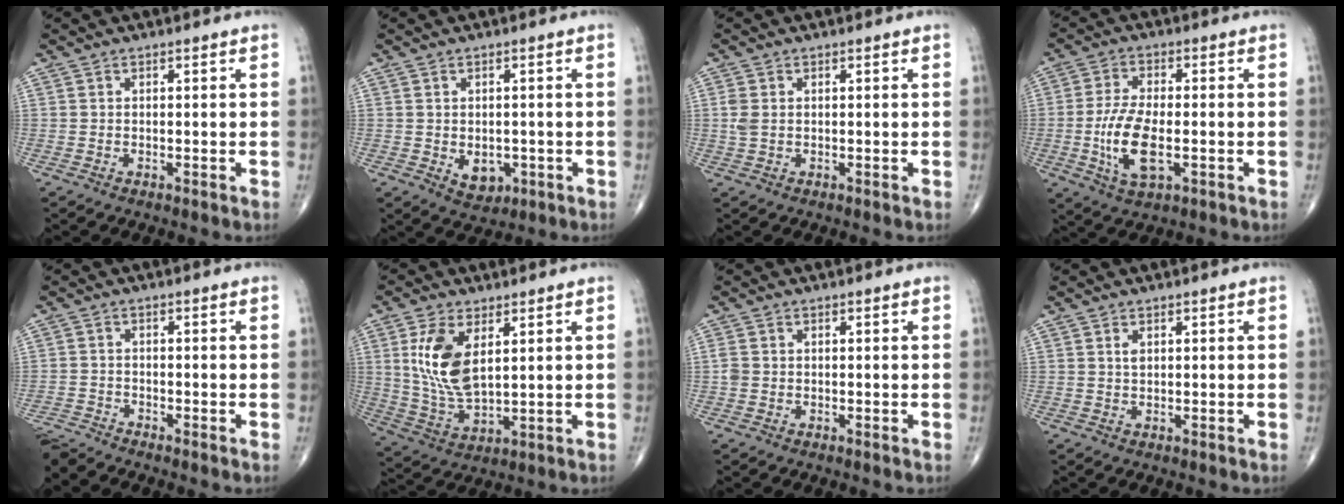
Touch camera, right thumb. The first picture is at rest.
{"total": 4.4, "force": [-1.0, 3.2, 2.9], "torque": [-0.020, -0.002, -0.002]}
{"total": 2.3, "force": [0.1, 1.5, 1.6], "torque": [-0.049, 0.002, 0.004]}
{"total": 10.3, "force": [-2.1, 4.6, 9.0], "torque": [-0.180, 0.001, -0.037]}
{"total": 4.1, "force": [-4.0, -0.9, -0.3], "torque": [-0.015, 0.002, -0.079]}
{"total": 11.7, "force": [3.5, 5.8, 9.5], "torque": [-0.189, -0.017, 0.076]}
{"total": 1.6, "force": [-0.2, 1.3, 0.9], "torque": [-0.023, 0.000, -0.006]}
{"total": 1.1, "force": [0.4, 0.6, 0.8], "torque": [-0.012, 0.000, 0.008]}